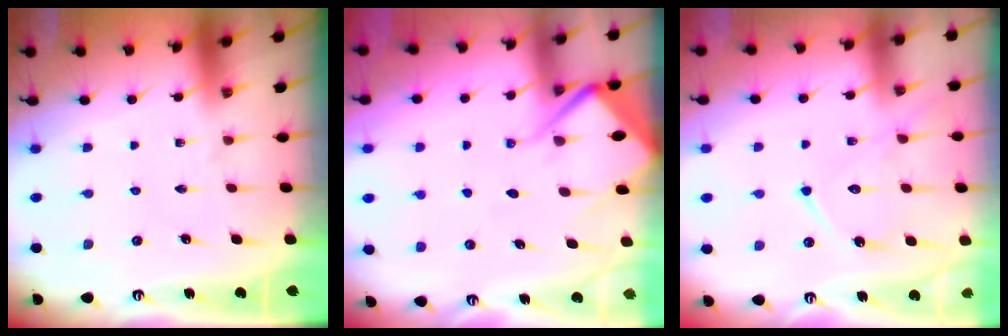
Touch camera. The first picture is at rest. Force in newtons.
{"total": 9.3, "press": 9.3, "slide": 1.0}
{"total": 13.6, "press": 13.6, "slide": 1.3}